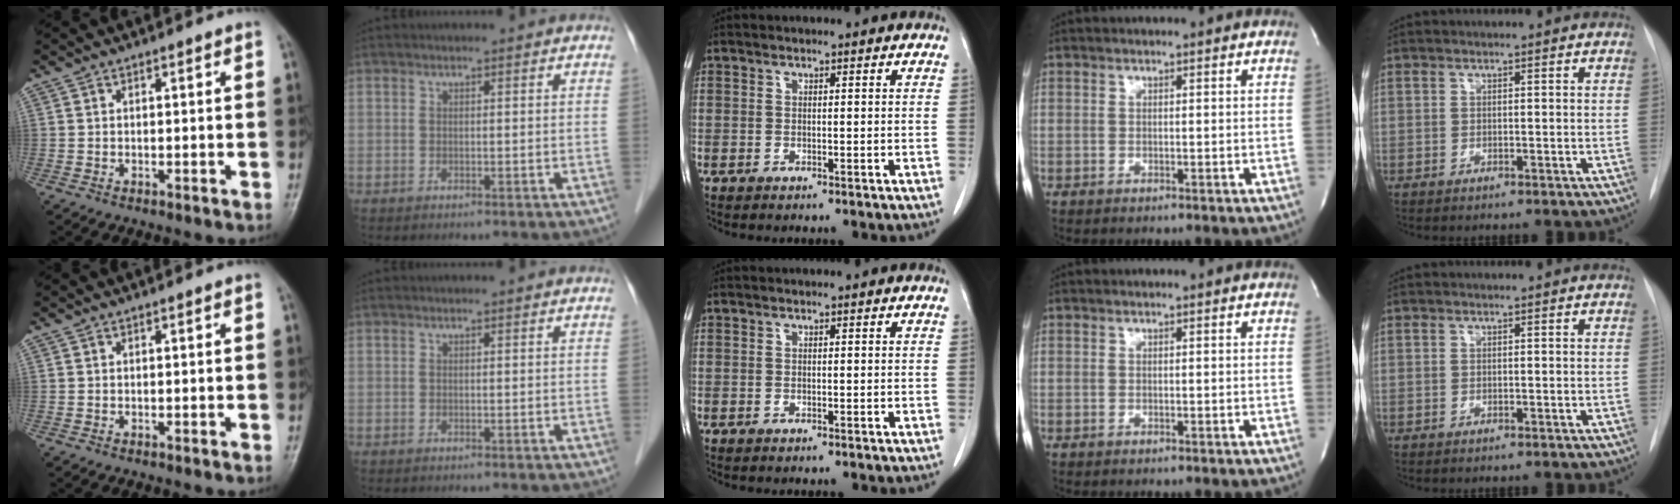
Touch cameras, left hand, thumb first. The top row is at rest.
{}